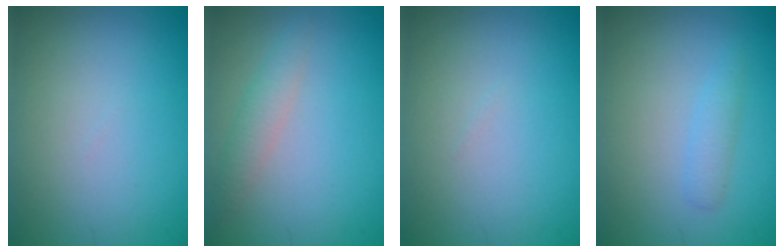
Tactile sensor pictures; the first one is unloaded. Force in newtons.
{"total": 2.0, "press": 2.0, "slide": 0.1}
{"total": 0.0}
{"total": 1.4, "press": 1.4, "slide": 0.1}